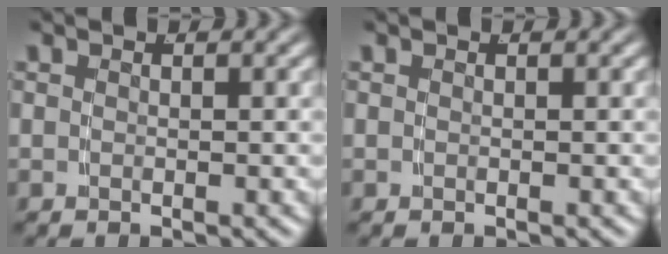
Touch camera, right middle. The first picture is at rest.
{"total": 0.0}